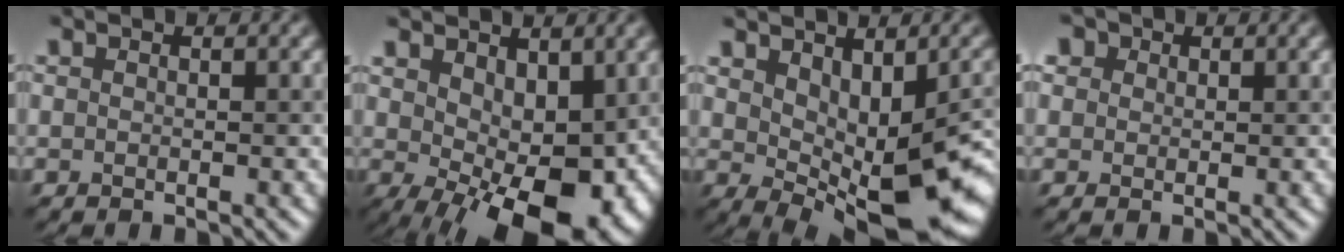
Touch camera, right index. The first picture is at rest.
{"total": 11.7, "force": [-1.3, 6.3, 9.7], "torque": [-0.145, -0.017, 0.006]}
{"total": 11.6, "force": [-0.7, 5.6, 10.1], "torque": [-0.152, -0.015, 0.009]}
{"total": 2.0, "force": [1.3, 1.4, 0.4], "torque": [-0.006, 0.014, 0.007]}